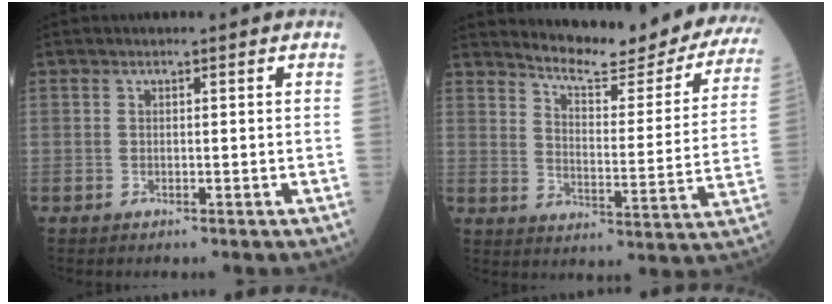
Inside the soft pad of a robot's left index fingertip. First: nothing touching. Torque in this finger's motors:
{"motor_torque": [0.30, -0.39, 0.04, 0.04]}